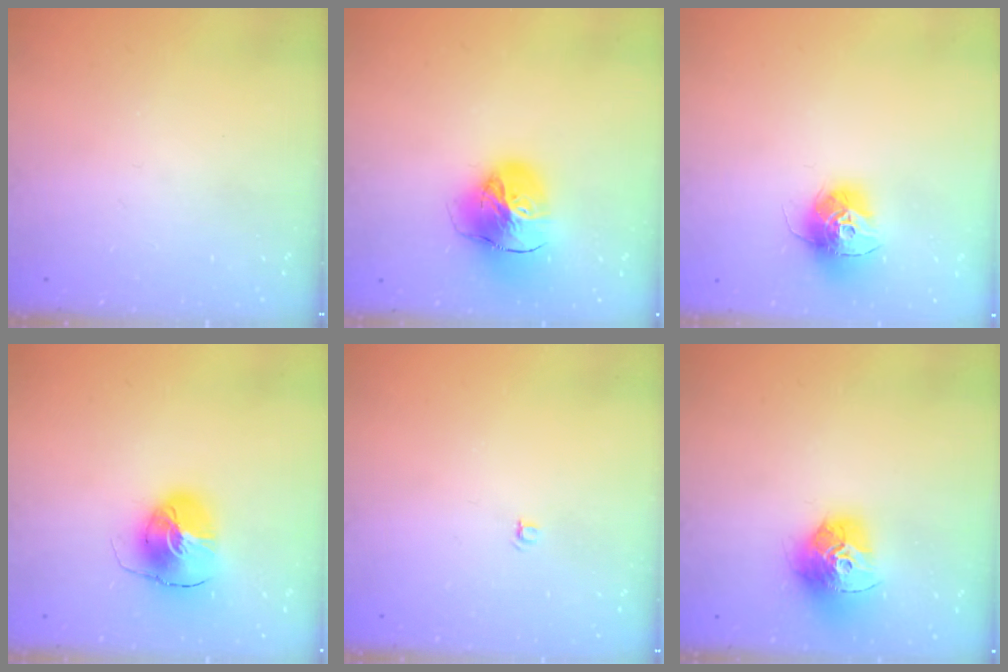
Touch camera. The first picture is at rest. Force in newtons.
{"total": 17.8, "press": 17.7, "slide": 2.1}
{"total": 13.0, "press": 13.0, "slide": 1.0}
{"total": 9.3, "press": 9.2, "slide": 1.3}
{"total": 3.4, "press": 3.4, "slide": 0.3}
{"total": 15.6, "press": 15.5, "slide": 1.5}